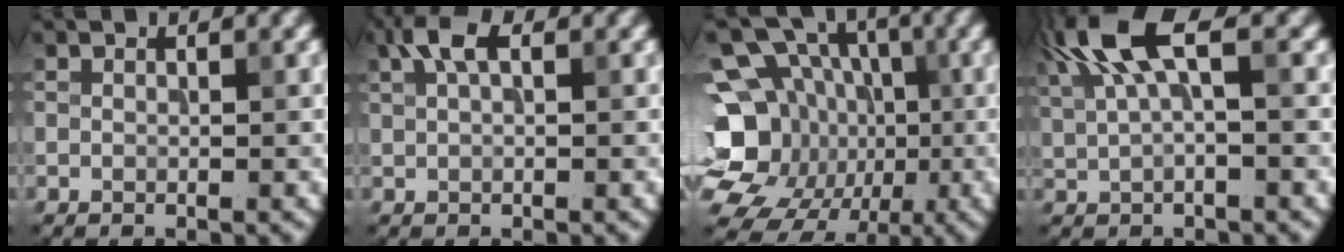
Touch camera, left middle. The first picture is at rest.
{"total": 2.6, "force": [1.2, 1.1, 2.0], "torque": [-0.041, 0.008, 0.021]}
{"total": 18.1, "force": [-1.7, 16.3, 7.8], "torque": [-0.197, 0.009, -0.041]}
{"total": 6.0, "force": [2.5, 1.9, 5.1], "torque": [-0.109, 0.014, 0.044]}